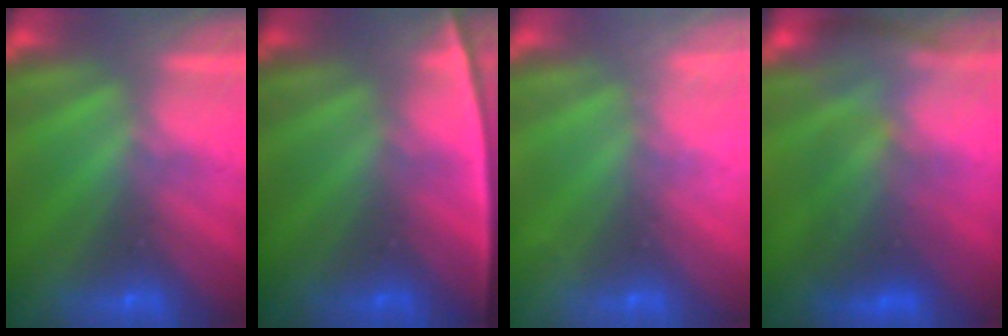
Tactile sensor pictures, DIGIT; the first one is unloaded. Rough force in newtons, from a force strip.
{"total": 2.4}
{"total": 2.3}
{"total": 2.6}